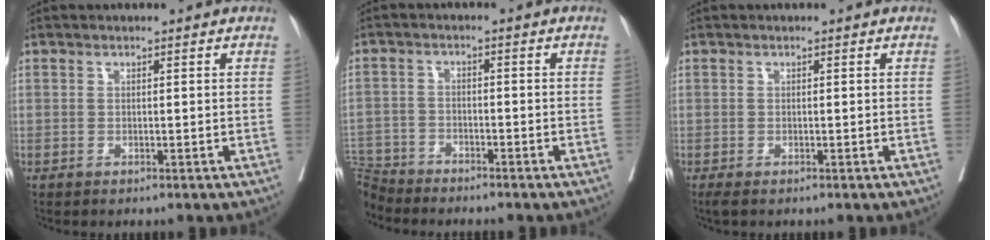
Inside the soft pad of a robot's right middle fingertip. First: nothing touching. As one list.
[{"total": 6.8, "force": [-6.6, 1.3, -0.2], "torque": [0.004, 0.002, -0.126]}, {"total": 1.0, "force": [-0.8, 0.3, 0.6], "torque": [-0.006, -0.005, -0.011]}]